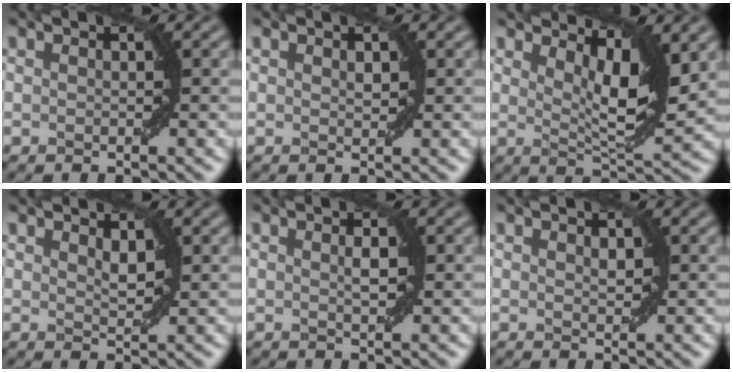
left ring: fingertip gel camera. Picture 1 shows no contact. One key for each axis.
{"total": 0.7, "fx": 0.3, "fy": 0.4, "fz": 0.5, "tx": -0.006, "ty": 0.000, "tz": 0.007}
{"total": 5.6, "fx": 2.7, "fy": 1.5, "fz": 4.7, "tx": -0.070, "ty": -0.010, "tz": 0.049}
{"total": 1.3, "fx": 0.9, "fy": 0.5, "fz": 0.9, "tx": -0.015, "ty": -0.003, "tz": 0.019}
{"total": 0.9, "fx": 0.3, "fy": 0.2, "fz": 0.9, "tx": -0.015, "ty": 0.003, "tz": 0.005}
{"total": 0.7, "fx": 0.4, "fy": 0.4, "fz": 0.5, "tx": -0.007, "ty": 0.000, "tz": 0.009}